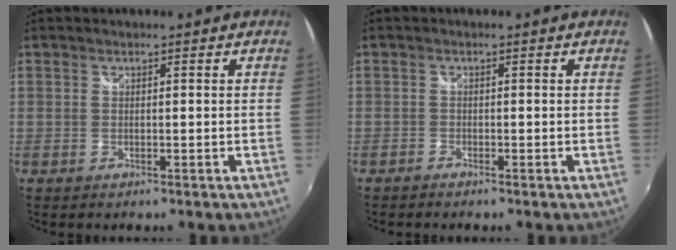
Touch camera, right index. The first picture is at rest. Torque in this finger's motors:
{"motor_torque": [0.12, -0.06, -0.01, 0.00]}